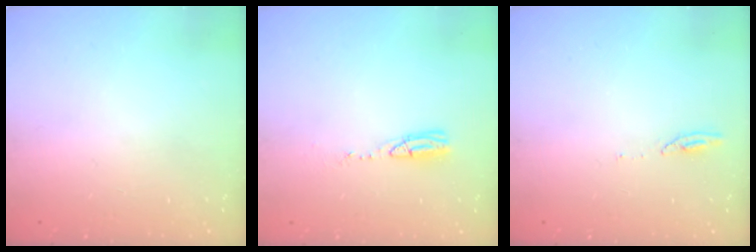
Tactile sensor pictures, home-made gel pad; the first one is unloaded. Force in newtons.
{"total": 6.2, "press": 5.8, "slide": 2.2}
{"total": 4.1, "press": 4.0, "slide": 0.5}